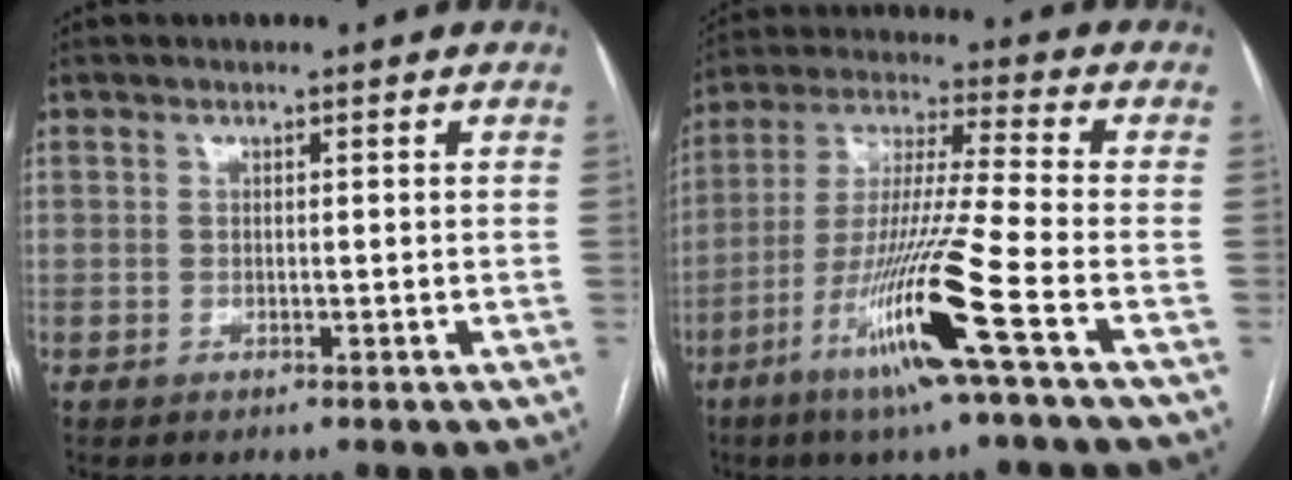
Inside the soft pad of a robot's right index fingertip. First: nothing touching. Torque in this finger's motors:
{"motor_torque": [1.98, -0.15, 1.05, 0.21]}